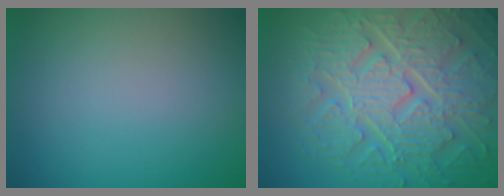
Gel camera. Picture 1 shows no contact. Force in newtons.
{"total": 9.2, "press": 6.8, "slide": 6.2}